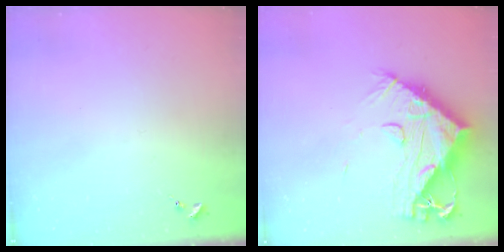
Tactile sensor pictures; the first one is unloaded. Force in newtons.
{"total": 18.4, "press": 18.3, "slide": 1.6}